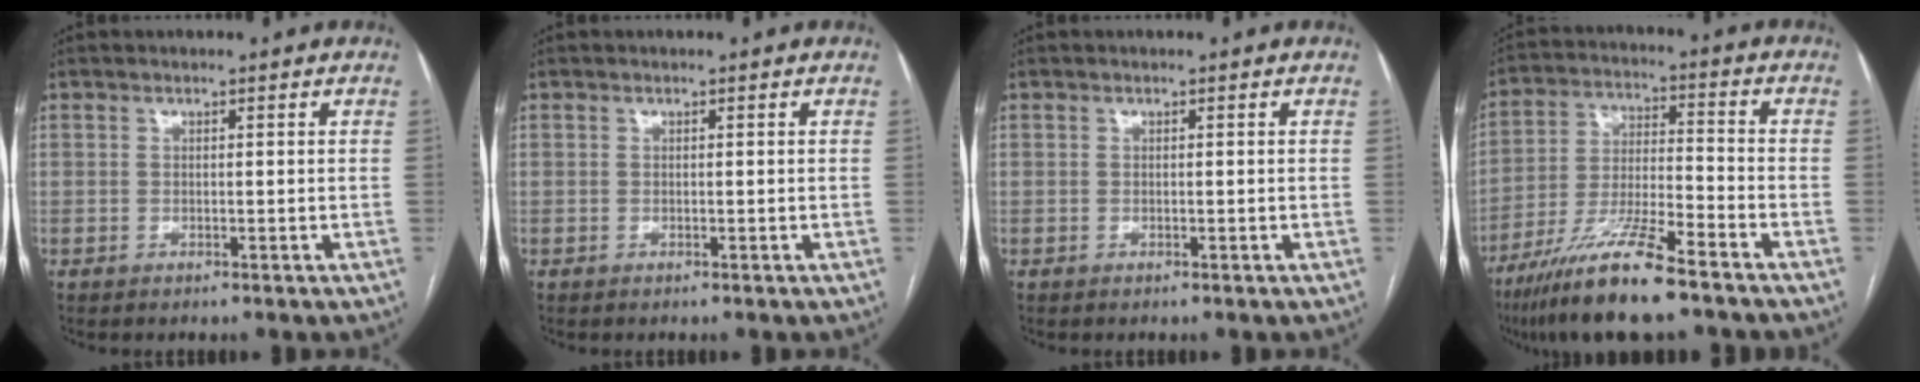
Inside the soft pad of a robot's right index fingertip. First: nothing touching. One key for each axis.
{"total": 0.0}
{"total": 0.0}
{"total": 14.0, "fx": -10.0, "fy": 1.2, "fz": 9.7, "tx": -0.191, "ty": -0.026, "tz": -0.180}